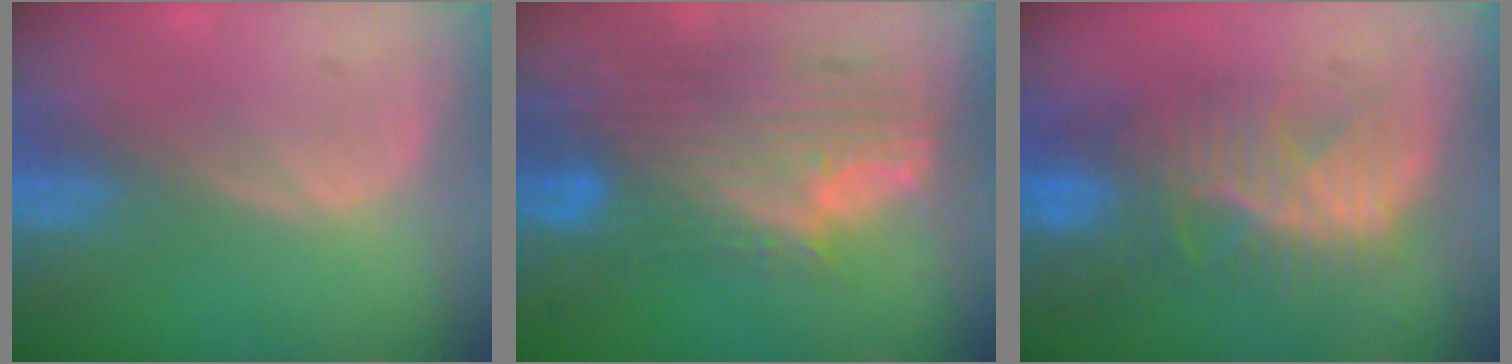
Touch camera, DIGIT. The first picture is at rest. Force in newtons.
{"total": 11.9, "press": 10.2, "slide": 6.2}
{"total": 9.3, "press": 8.8, "slide": 3.0}